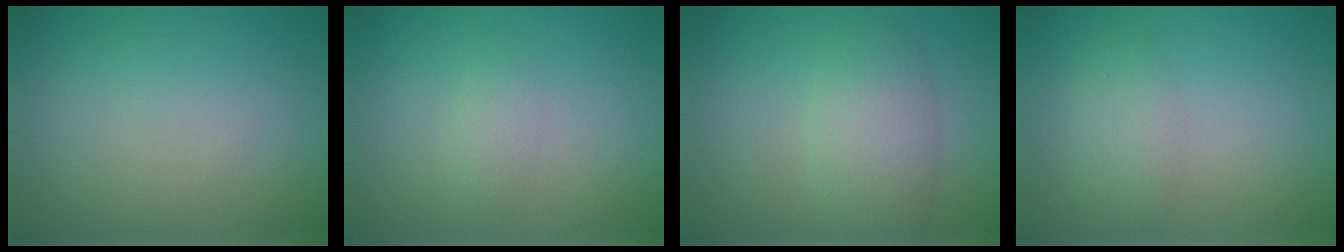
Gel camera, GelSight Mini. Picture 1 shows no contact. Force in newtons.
{"total": 1.3, "press": 1.3, "slide": 0.0}
{"total": 3.8, "press": 3.8, "slide": 0.1}
{"total": 2.2, "press": 2.2, "slide": 0.1}